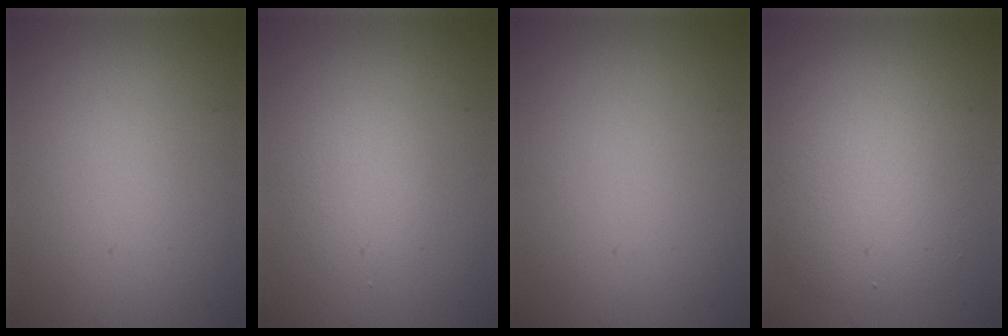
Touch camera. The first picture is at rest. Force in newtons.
{"total": 1.8, "press": 1.8, "slide": 0.1}
{"total": 0.0}
{"total": 5.6, "press": 5.6, "slide": 0.3}